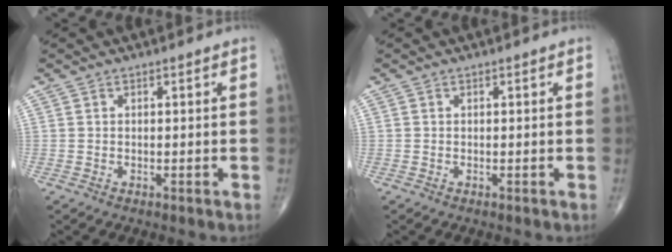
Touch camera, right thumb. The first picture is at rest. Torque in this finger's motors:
{"motor_torque": [0.11, 0.12, 0.30, 0.17, 0.03]}